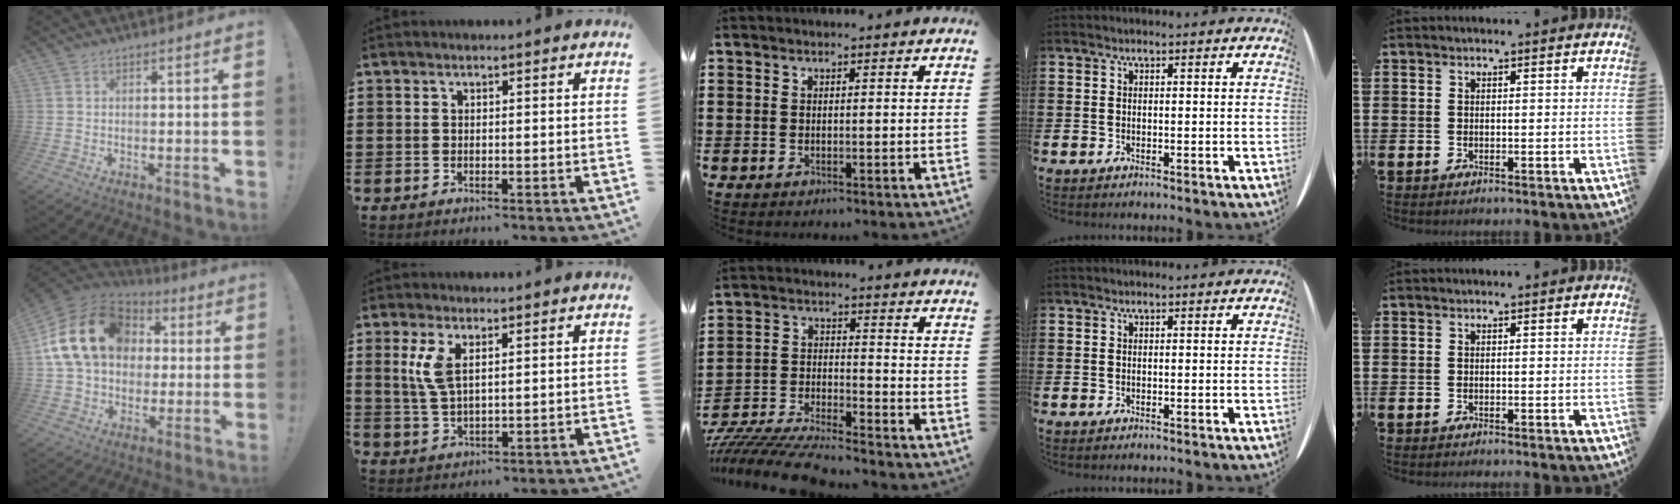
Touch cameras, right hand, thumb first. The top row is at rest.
{"thumb": {"total": 21.5, "force": [5.1, 15.8, 13.6], "torque": [-0.248, 0.002, 0.102]}, "index": {"total": 5.0, "force": [2.0, 2.0, 4.1], "torque": [-0.104, 0.000, 0.029]}, "middle": {"total": 8.6, "force": [-8.4, 0.2, 1.8], "torque": [-0.040, 0.005, -0.167]}}